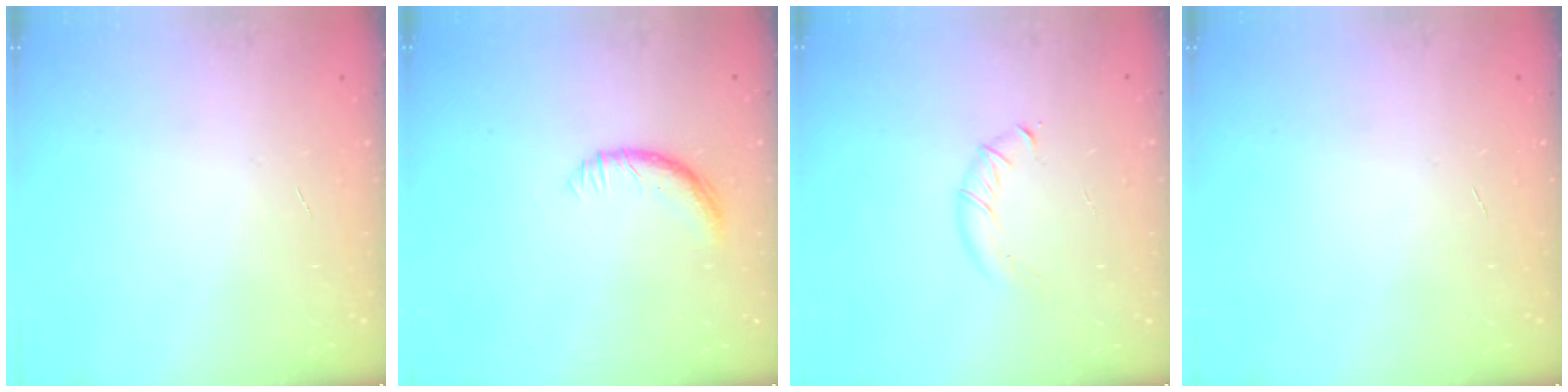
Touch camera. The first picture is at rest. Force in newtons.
{"total": 6.8, "press": 6.8, "slide": 0.7}
{"total": 4.2, "press": 4.1, "slide": 1.1}
{"total": 0.0}